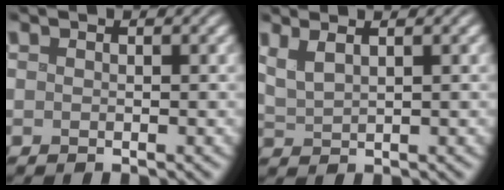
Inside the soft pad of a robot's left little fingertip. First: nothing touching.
{"total": 2.5, "force": [1.6, 0.8, 1.7], "torque": [-0.028, 0.007, 0.029]}